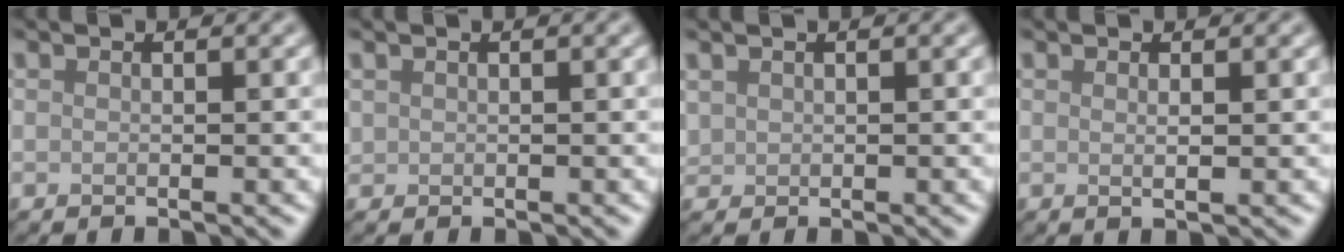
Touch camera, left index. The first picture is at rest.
{"total": 0.5, "force": [0.4, 0.4, 0.0], "torque": [0.003, -0.001, 0.010]}
{"total": 0.9, "force": [0.6, 0.7, 0.0], "torque": [-0.002, 0.000, 0.015]}
{"total": 1.1, "force": [0.4, 0.3, 0.9], "torque": [-0.011, 0.001, 0.003]}